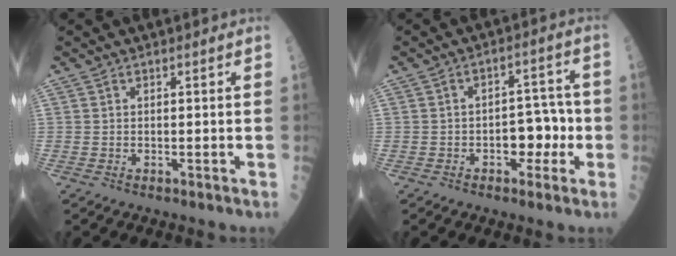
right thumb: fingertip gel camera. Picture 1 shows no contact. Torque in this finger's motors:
{"motor_torque": [1.00, 0.84, 0.60, 0.13, 0.01]}